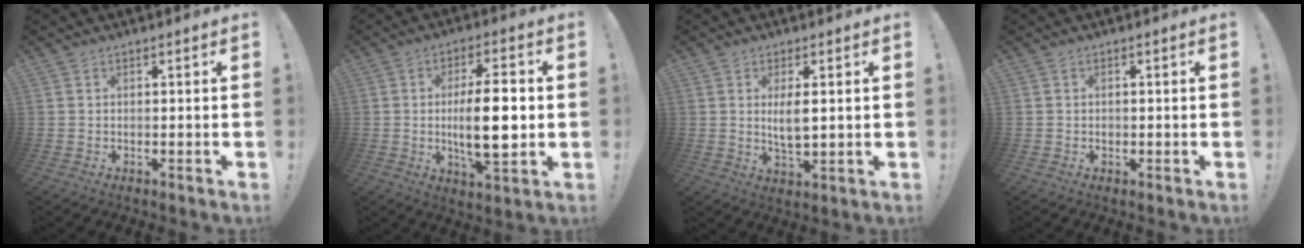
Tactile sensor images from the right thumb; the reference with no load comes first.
{"total": 14.4, "force": [-0.4, 4.4, 13.7], "torque": [-0.237, -0.012, -0.020]}
{"total": 5.6, "force": [1.3, 2.0, 5.1], "torque": [-0.087, -0.011, 0.016]}
{"total": 0.8, "force": [-0.3, 0.8, 0.2], "torque": [-0.003, 0.002, -0.005]}